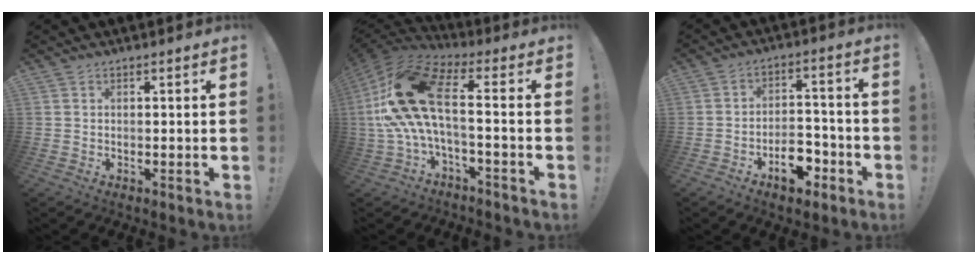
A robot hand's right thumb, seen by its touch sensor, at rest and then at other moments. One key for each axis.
{"total": 18.3, "fx": 0.9, "fy": 7.6, "fz": 16.6, "tx": -0.333, "ty": 0.005, "tz": 0.018}
{"total": 9.8, "fx": -5.3, "fy": 6.1, "fz": 5.6, "tx": -0.060, "ty": 0.050, "tz": -0.090}